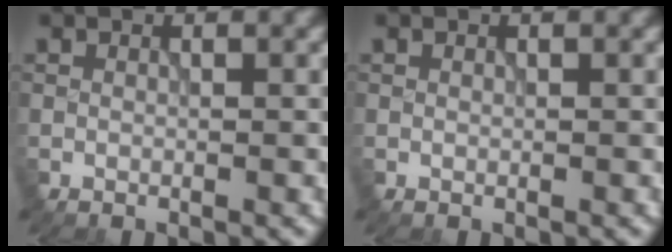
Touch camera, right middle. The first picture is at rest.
{"total": 0.0}